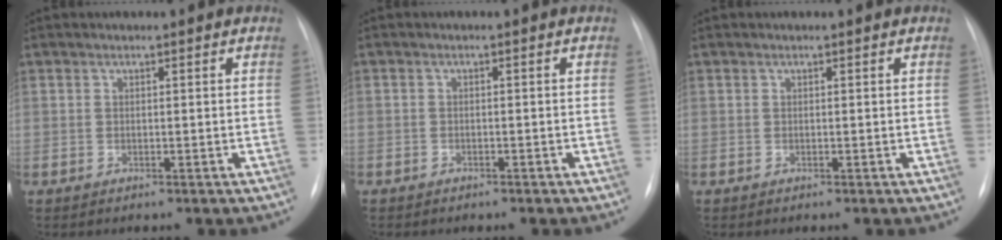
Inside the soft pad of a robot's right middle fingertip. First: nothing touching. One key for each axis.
{"total": 1.3, "fx": -1.0, "fy": 0.7, "fz": 0.3, "tx": -0.010, "ty": 0.002, "tz": -0.013}
{"total": 0.0}